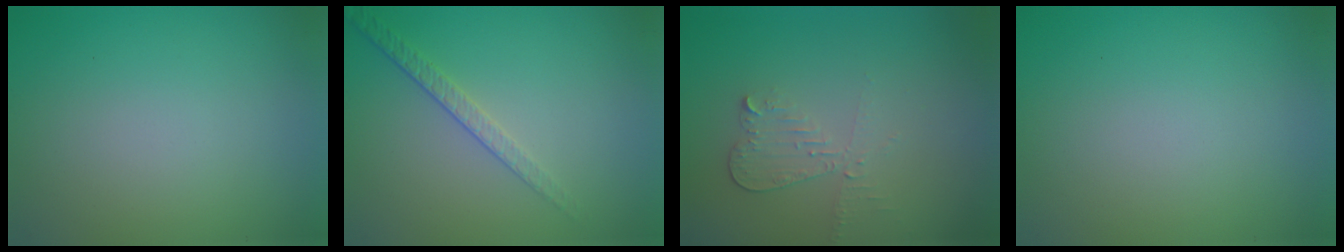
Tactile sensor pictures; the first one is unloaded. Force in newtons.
{"total": 1.9, "press": 1.4, "slide": 1.3}
{"total": 2.1, "press": 2.1, "slide": 0.4}
{"total": 0.0}